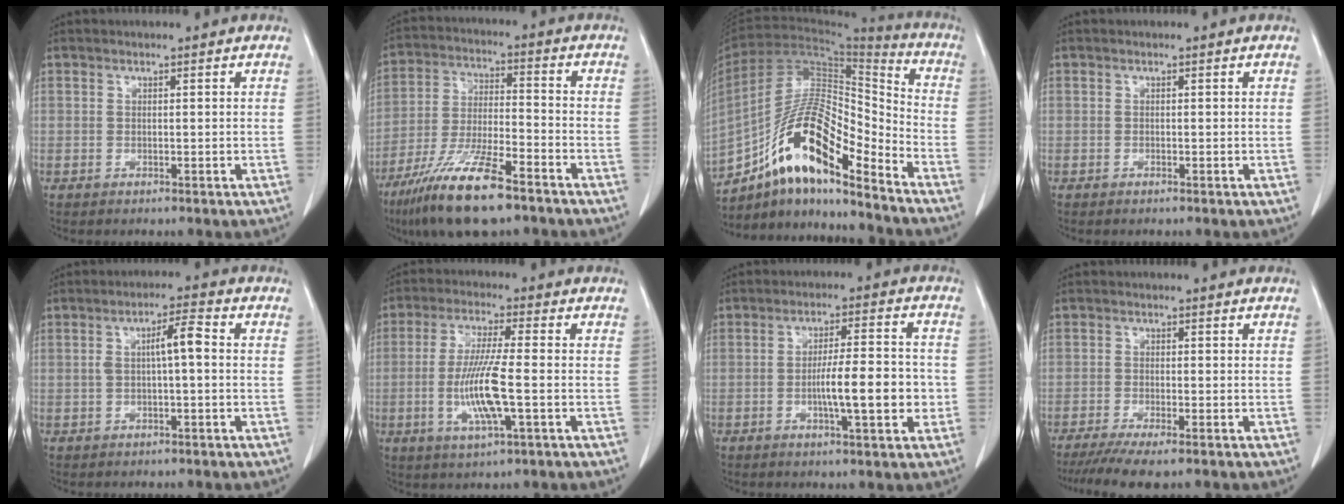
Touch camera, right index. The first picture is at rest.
{"total": 14.5, "force": [-9.8, 2.5, 10.4], "torque": [-0.209, -0.029, -0.179]}
{"total": 16.8, "force": [-11.1, 3.7, 12.0], "torque": [-0.220, 0.026, -0.193]}
{"total": 0.0}
{"total": 4.6, "force": [0.3, 0.7, 4.6], "torque": [-0.079, 0.013, 0.003]}
{"total": 9.8, "force": [-2.0, 0.6, 9.6], "torque": [-0.194, -0.011, -0.040]}
{"total": 9.2, "force": [-1.9, 1.5, 8.9], "torque": [-0.144, 0.011, -0.030]}
{"total": 6.9, "force": [-5.3, 0.6, 4.4], "torque": [-0.068, -0.016, -0.086]}